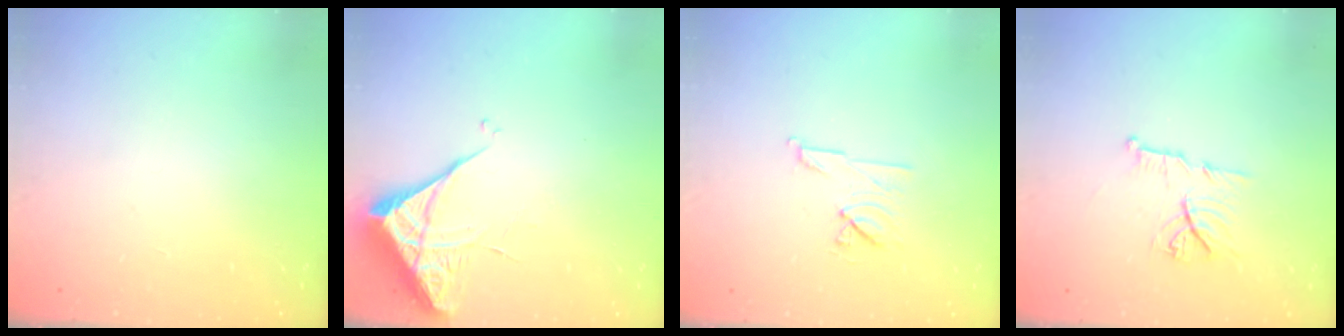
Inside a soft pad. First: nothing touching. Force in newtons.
{"total": 5.8, "press": 5.8, "slide": 0.2}
{"total": 7.5, "press": 7.4, "slide": 1.3}
{"total": 9.5, "press": 9.5, "slide": 0.2}